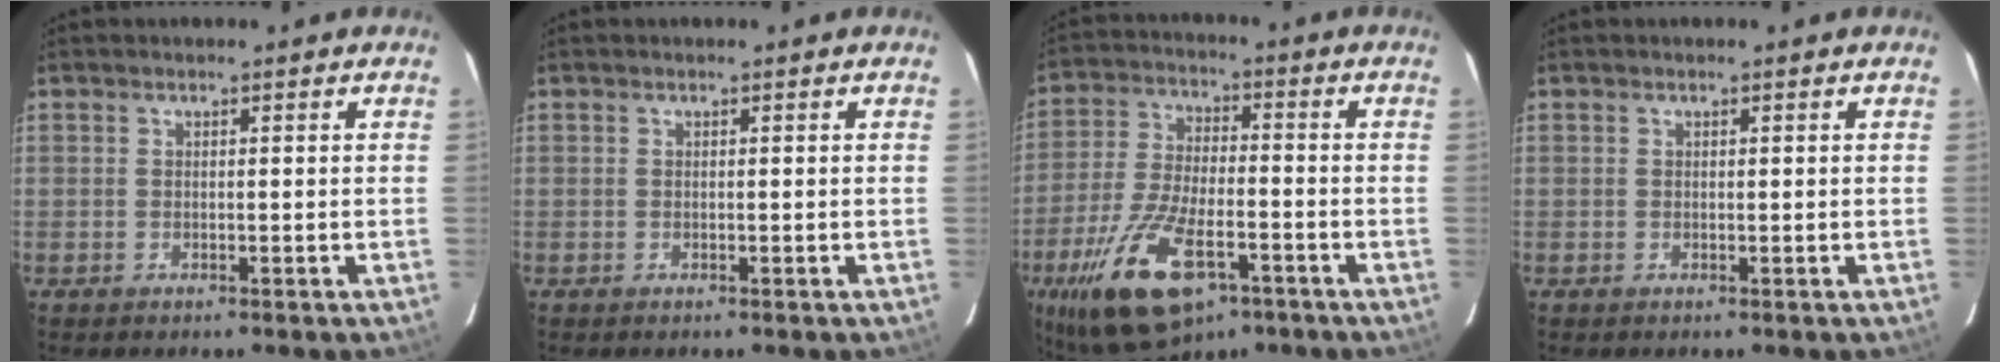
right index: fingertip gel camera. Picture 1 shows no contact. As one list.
[{"total": 0.0}, {"total": 15.7, "force": [-8.0, 5.9, 12.2], "torque": [-0.251, -0.016, -0.134]}, {"total": 0.0}]